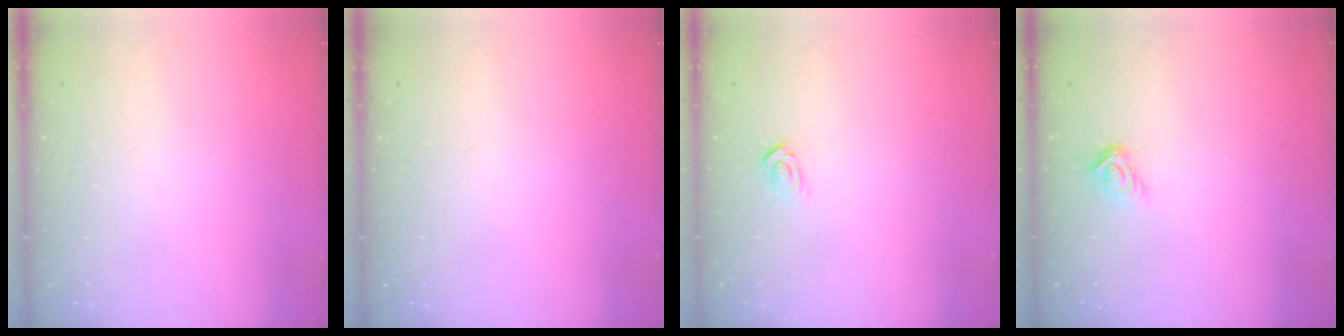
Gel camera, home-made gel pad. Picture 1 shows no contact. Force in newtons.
{"total": 0.0}
{"total": 2.8, "press": 2.8, "slide": 0.2}
{"total": 3.9, "press": 3.9, "slide": 0.4}